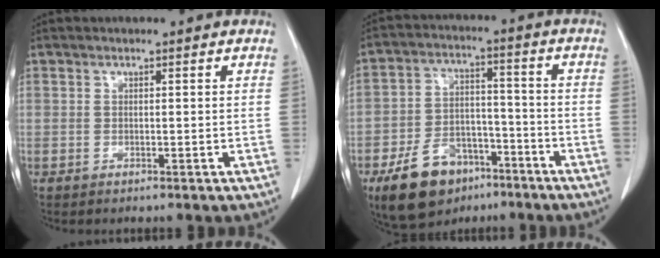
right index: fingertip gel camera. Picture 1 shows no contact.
{"total": 12.2, "force": [-7.6, 7.1, 6.3], "torque": [-0.121, 0.009, -0.123]}